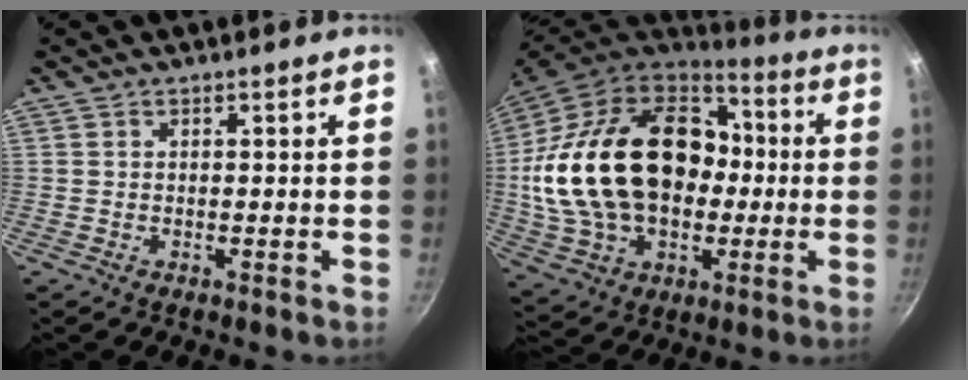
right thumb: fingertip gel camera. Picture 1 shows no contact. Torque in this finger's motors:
{"motor_torque": [-0.93, 3.03, 2.49, -0.31, 0.58]}